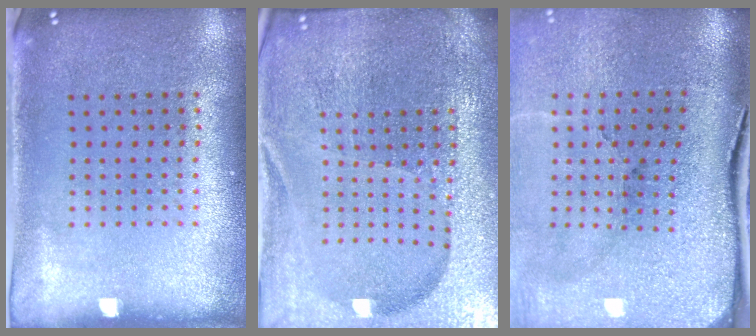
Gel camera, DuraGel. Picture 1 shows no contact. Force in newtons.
{"total": 5.4, "press": 5.0, "slide": 2.1}
{"total": 5.1, "press": 4.0, "slide": 3.1}